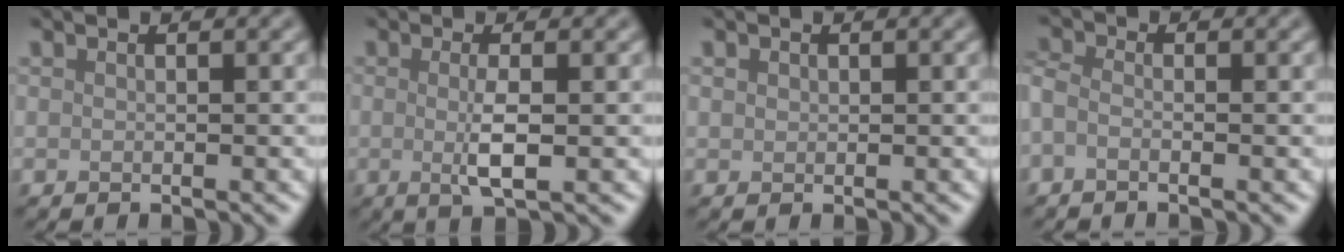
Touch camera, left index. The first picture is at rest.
{"total": 2.7, "force": [-0.1, 0.5, 2.7], "torque": [-0.053, -0.005, -0.002]}
{"total": 0.6, "force": [0.3, 0.5, 0.1], "torque": [0.001, -0.001, 0.005]}
{"total": 1.5, "force": [-0.8, 0.9, 0.9], "torque": [-0.022, -0.003, -0.020]}